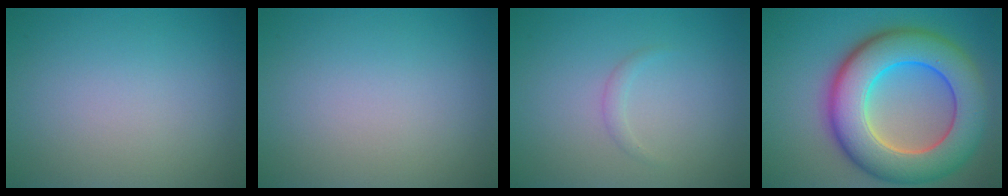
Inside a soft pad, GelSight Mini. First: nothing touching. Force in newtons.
{"total": 0.0}
{"total": 0.8, "press": 0.8, "slide": 0.0}
{"total": 11.7, "press": 11.7, "slide": 0.4}